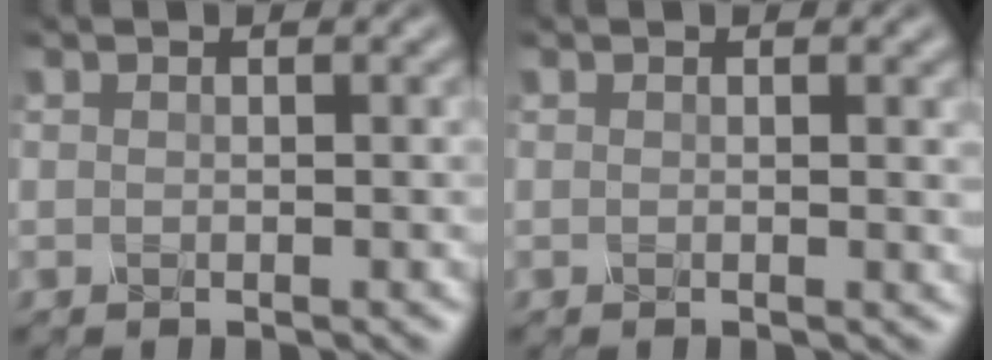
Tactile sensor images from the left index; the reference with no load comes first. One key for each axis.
{"total": 1.1, "fx": 0.3, "fy": 0.4, "fz": 1.0, "tx": -0.005, "ty": 0.002, "tz": 0.001}